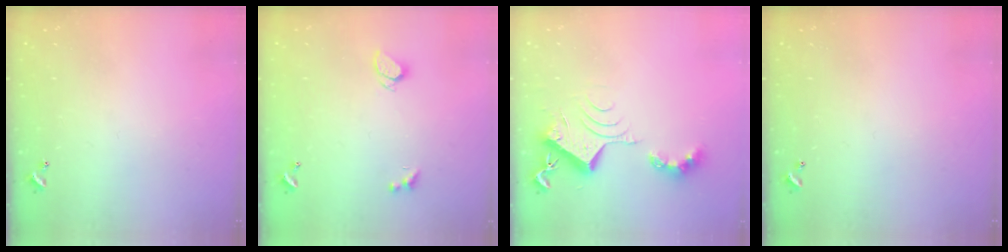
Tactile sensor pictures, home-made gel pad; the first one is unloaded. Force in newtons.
{"total": 2.4, "press": 2.3, "slide": 0.6}
{"total": 8.5, "press": 8.5, "slide": 0.9}
{"total": 0.0}